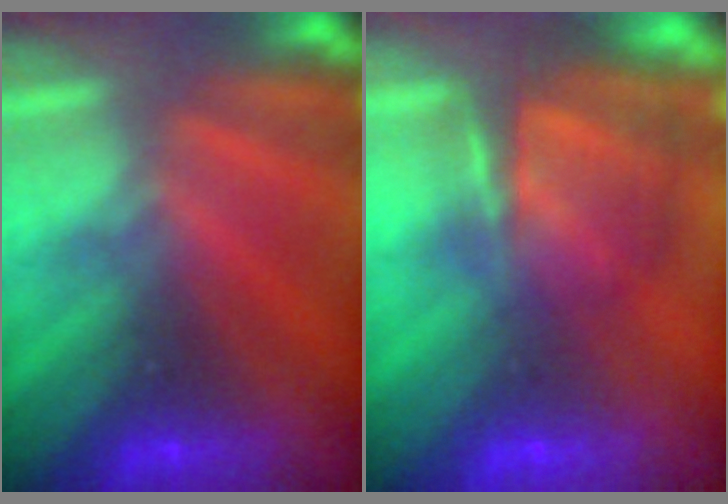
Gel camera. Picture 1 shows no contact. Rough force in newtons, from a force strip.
{"total": 7.1}